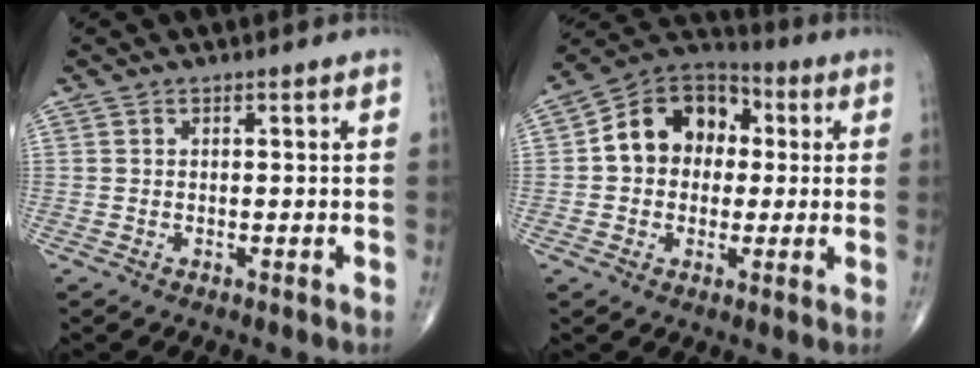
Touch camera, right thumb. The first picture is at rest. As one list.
[{"total": 13.8, "force": [1.5, 11.0, 8.2], "torque": [-0.096, 0.030, 0.013]}]